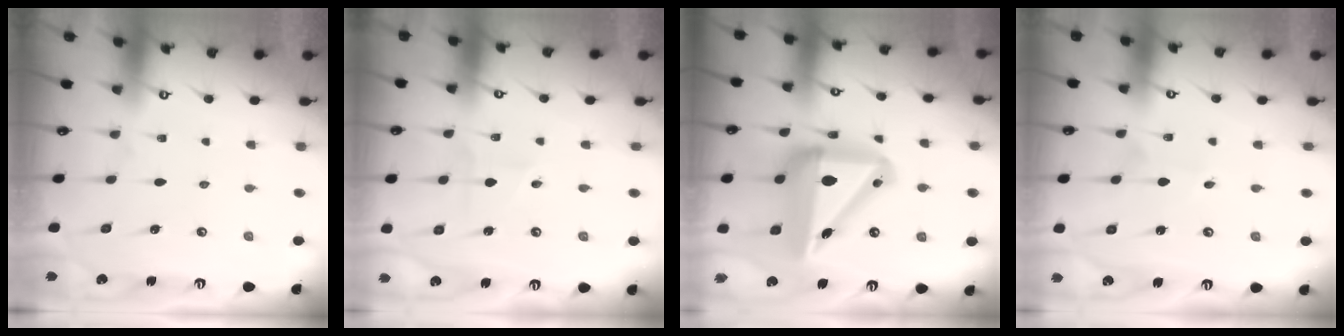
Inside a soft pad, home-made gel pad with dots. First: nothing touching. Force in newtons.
{"total": 1.6, "press": 1.3, "slide": 0.9}
{"total": 19.0, "press": 18.7, "slide": 3.8}
{"total": 1.5, "press": 1.4, "slide": 0.1}